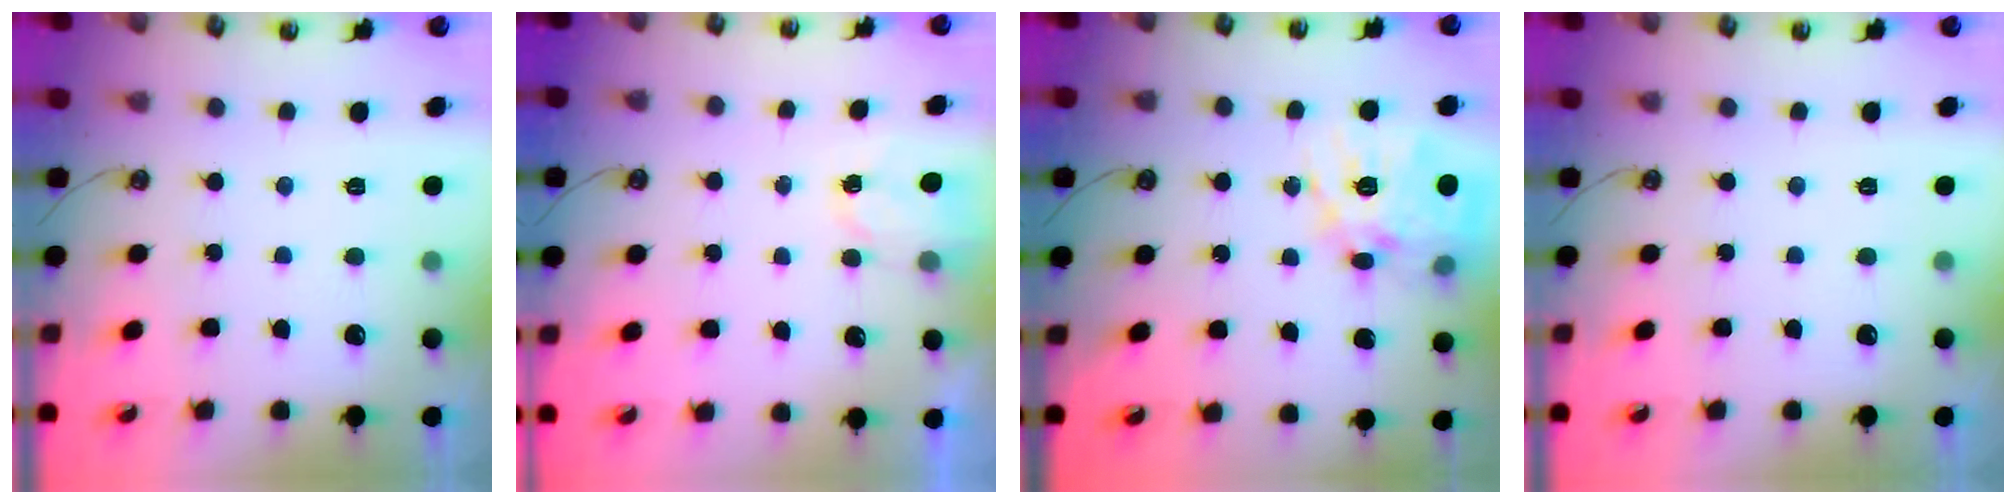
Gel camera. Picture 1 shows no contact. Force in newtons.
{"total": 2.4, "press": 2.4, "slide": 0.3}
{"total": 18.0, "press": 17.9, "slide": 1.7}
{"total": 0.0}